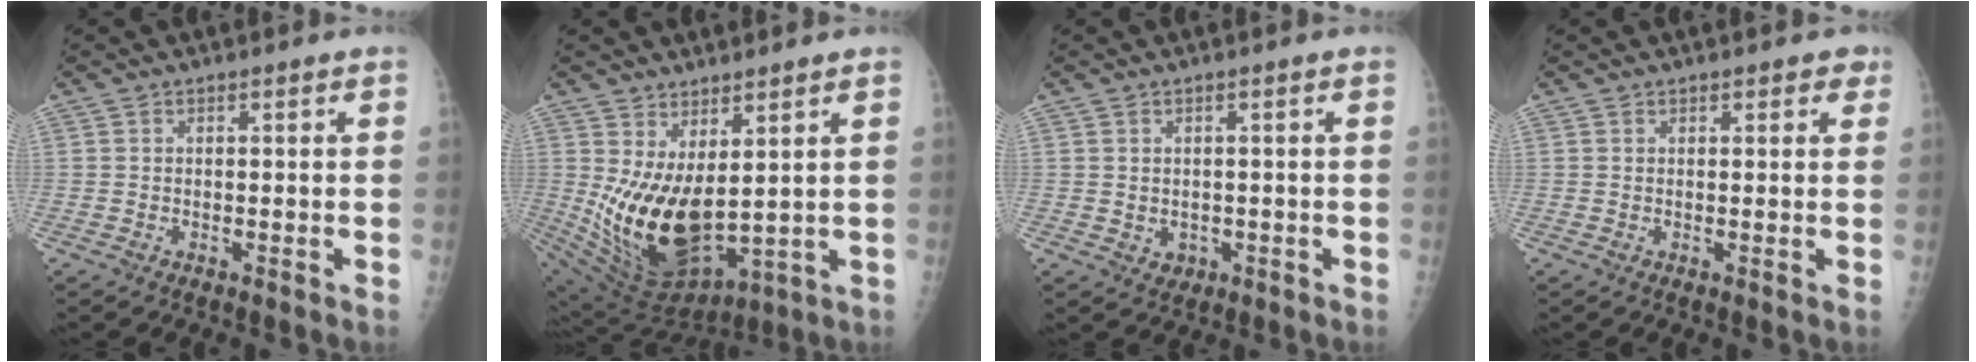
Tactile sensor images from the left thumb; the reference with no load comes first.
{"total": 15.4, "force": [2.6, 7.8, 13.0], "torque": [-0.231, -0.049, 0.080]}
{"total": 2.1, "force": [-0.3, 1.8, 0.9], "torque": [-0.008, 0.000, 0.005]}
{"total": 2.0, "force": [1.3, 1.1, 1.0], "torque": [0.008, -0.002, 0.011]}